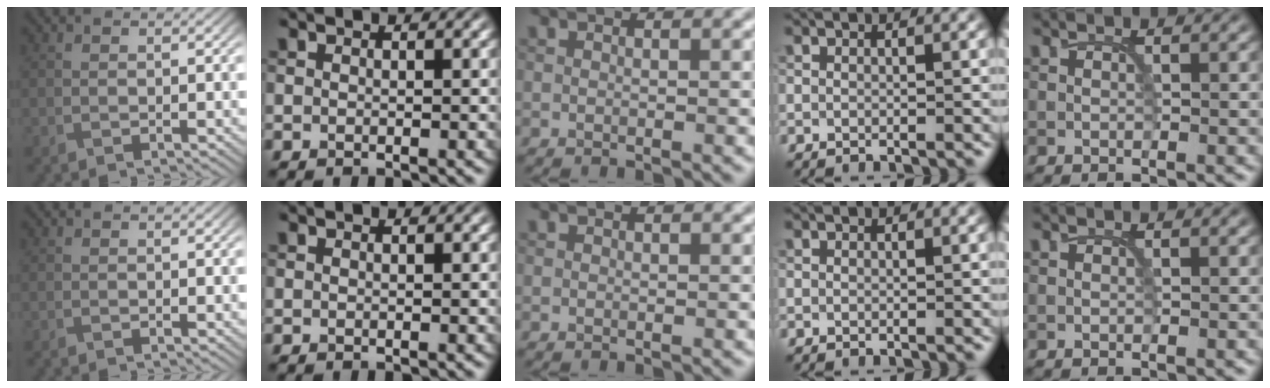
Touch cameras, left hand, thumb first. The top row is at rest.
{}